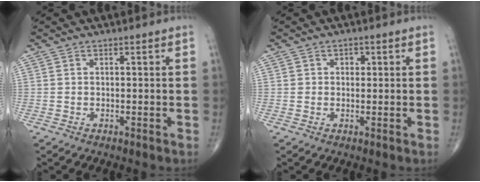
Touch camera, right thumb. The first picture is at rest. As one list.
[{"total": 1.6, "force": [0.4, 1.4, 0.6], "torque": [0.002, 0.001, 0.003]}]